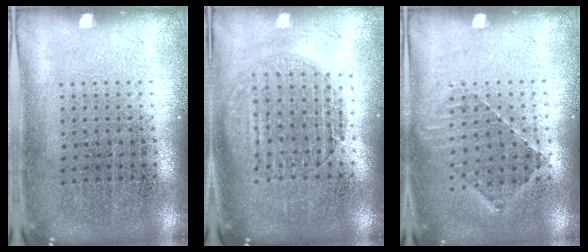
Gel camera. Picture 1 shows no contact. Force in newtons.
{"total": 1.6, "press": 1.4, "slide": 0.8}
{"total": 1.0, "press": 0.9, "slide": 0.2}